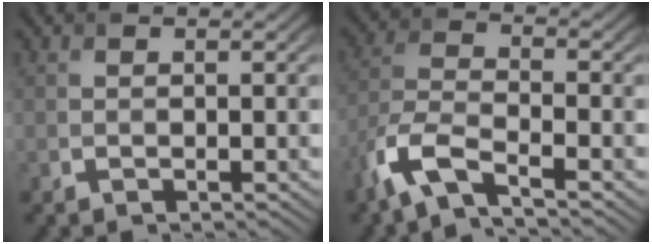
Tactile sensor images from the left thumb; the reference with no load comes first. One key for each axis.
{"total": 6.9, "fx": -4.6, "fy": 1.9, "fz": 4.8, "tx": -0.111, "ty": -0.006, "tz": -0.111}